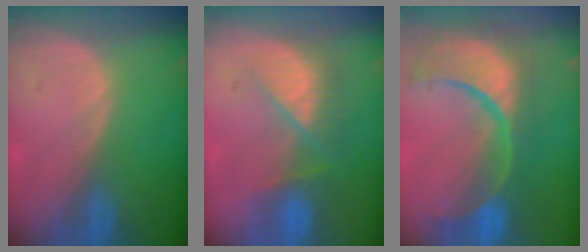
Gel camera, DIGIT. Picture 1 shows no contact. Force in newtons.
{"total": 7.7, "press": 7.1, "slide": 3.1}
{"total": 13.9, "press": 11.0, "slide": 8.5}